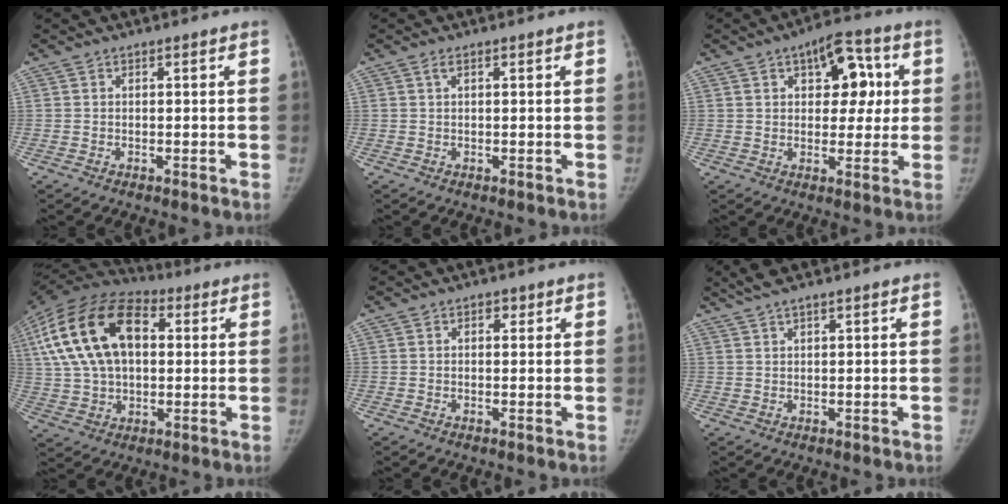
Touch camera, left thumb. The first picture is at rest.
{"total": 0.9, "force": [0.5, 0.2, 0.7], "torque": [-0.017, 0.008, 0.009]}
{"total": 11.1, "force": [3.2, 6.5, 8.4], "torque": [-0.070, 0.009, 0.038]}
{"total": 22.4, "force": [5.3, 13.6, 17.0], "torque": [-0.321, 0.018, 0.086]}
{"total": 1.4, "force": [0.7, 0.9, 0.8], "torque": [-0.002, 0.000, 0.007]}
{"total": 3.6, "force": [2.8, 0.3, 2.2], "torque": [-0.049, 0.011, 0.059]}